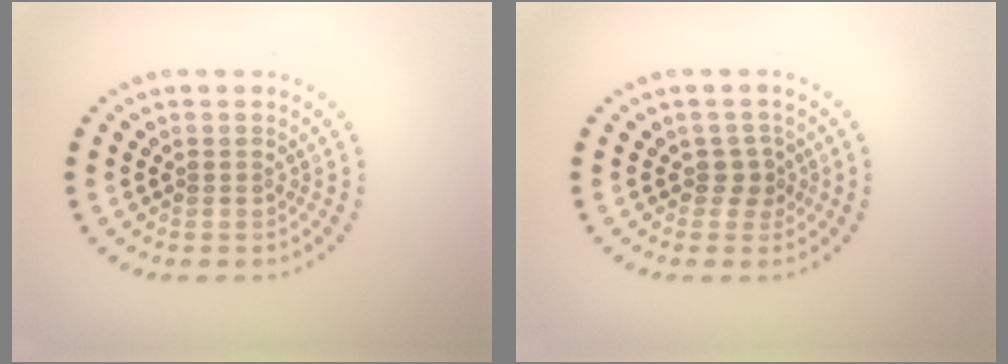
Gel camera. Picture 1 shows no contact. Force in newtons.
{"total": 1.6, "press": 1.3, "slide": 1.0}